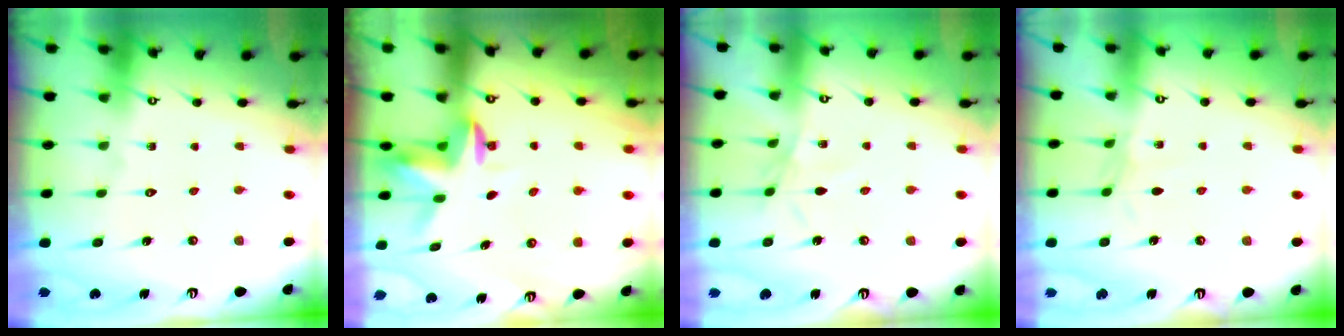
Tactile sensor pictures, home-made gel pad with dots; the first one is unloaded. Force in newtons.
{"total": 3.4, "press": 3.4, "slide": 0.2}
{"total": 2.9, "press": 2.9, "slide": 0.5}
{"total": 1.9, "press": 1.9, "slide": 0.5}